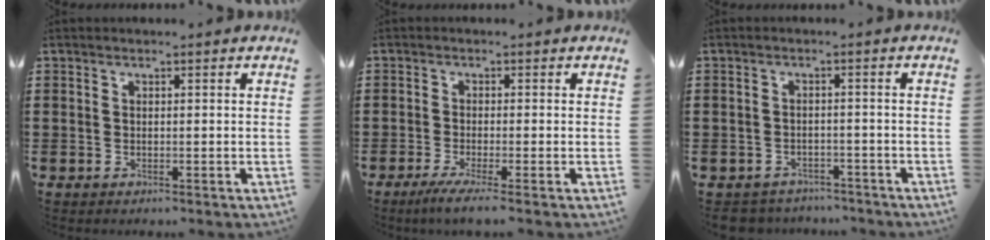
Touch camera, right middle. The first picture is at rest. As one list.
[{"total": 2.4, "force": [-1.6, -0.4, 1.8], "torque": [-0.038, -0.012, -0.029]}, {"total": 2.5, "force": [-2.4, 0.4, -0.2], "torque": [-0.006, -0.003, -0.054]}]